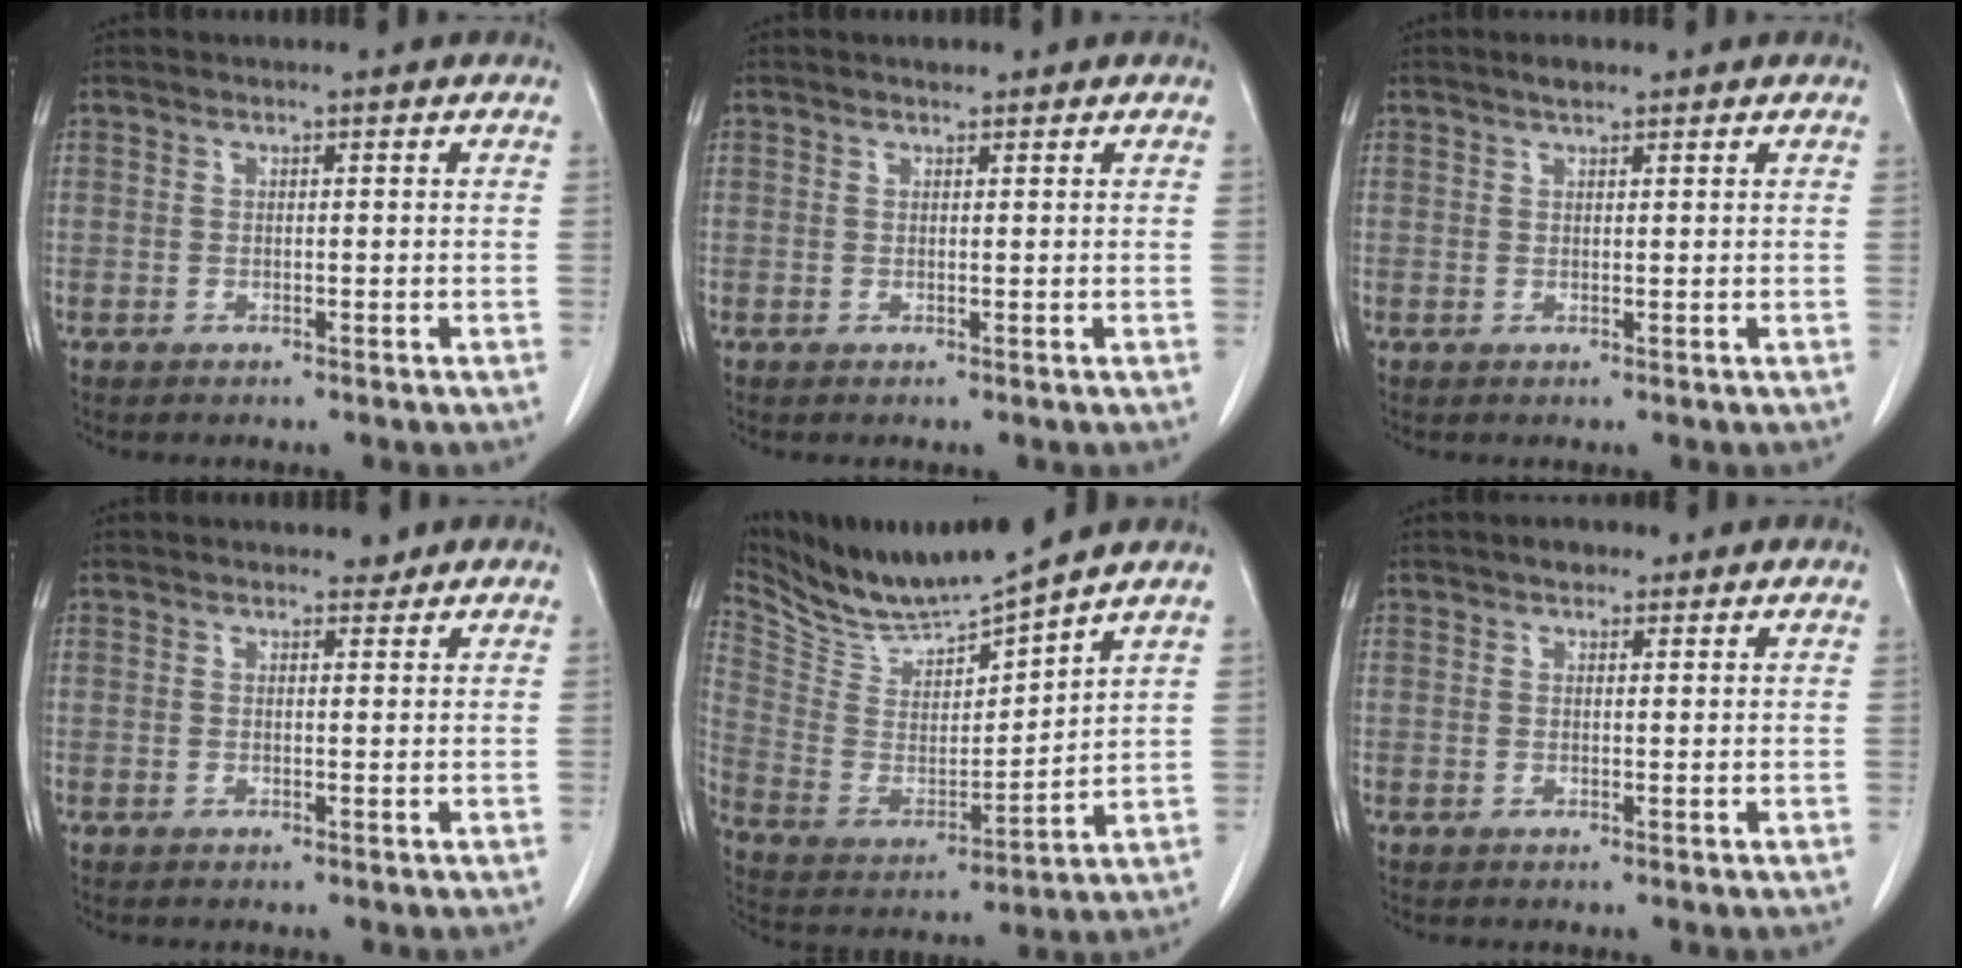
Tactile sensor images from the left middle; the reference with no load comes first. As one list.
[{"total": 0.7, "force": [0.6, 0.3, 0.2], "torque": [-0.012, -0.001, 0.010]}, {"total": 1.5, "force": [1.2, 0.5, 0.8], "torque": [-0.022, 0.005, 0.022]}, {"total": 1.1, "force": [1.0, 0.6, 0.1], "torque": [-0.004, -0.003, 0.011]}, {"total": 11.1, "force": [10.6, -1.1, 3.0], "torque": [-0.069, -0.016, 0.219]}, {"total": 1.9, "force": [1.3, 1.1, 0.8], "torque": [-0.016, 0.008, 0.017]}]